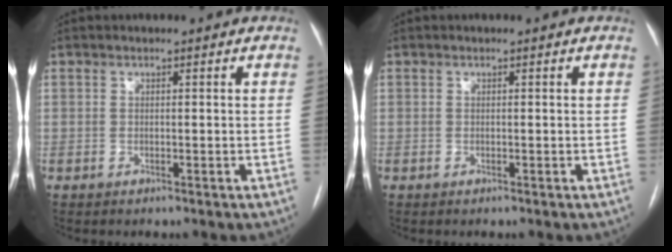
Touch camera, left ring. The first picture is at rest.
{"total": 0.0}